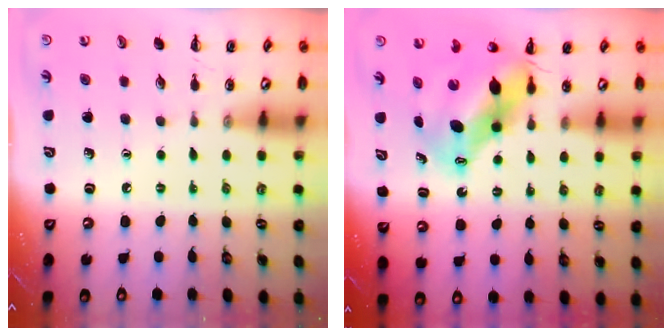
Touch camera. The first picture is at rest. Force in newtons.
{"total": 9.9, "press": 9.6, "slide": 2.6}